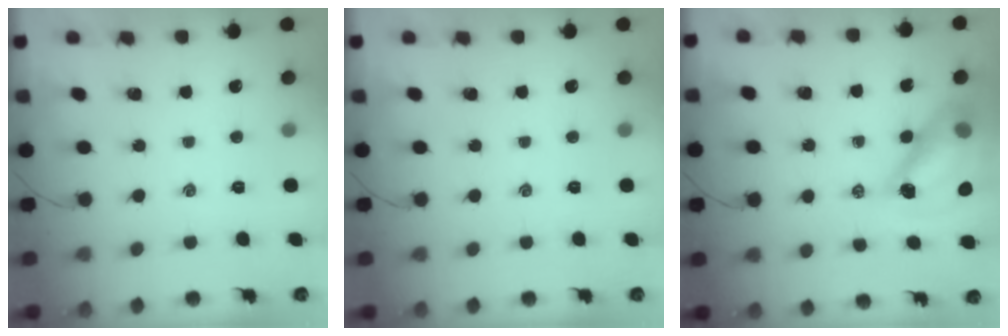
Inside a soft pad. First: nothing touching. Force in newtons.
{"total": 0.0}
{"total": 15.2, "press": 14.6, "slide": 4.1}